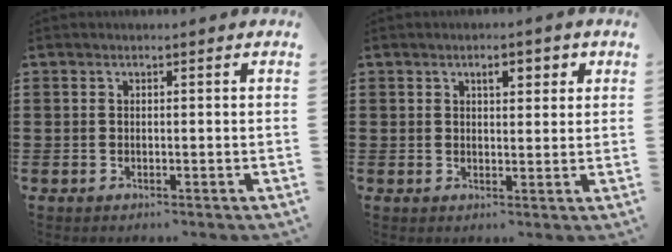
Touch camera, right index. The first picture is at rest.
{"total": 2.9, "force": [1.2, 1.3, 2.3], "torque": [-0.033, 0.002, 0.014]}